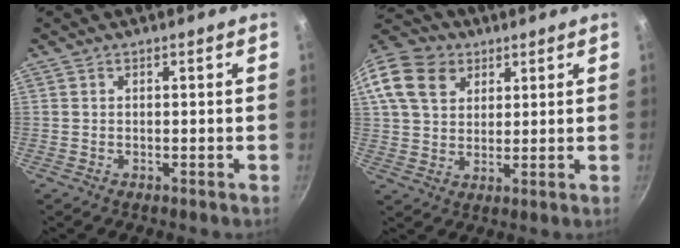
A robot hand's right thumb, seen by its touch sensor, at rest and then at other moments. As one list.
[{"total": 17.3, "force": [7.6, 13.0, 8.6], "torque": [-0.182, 0.021, 0.136]}]